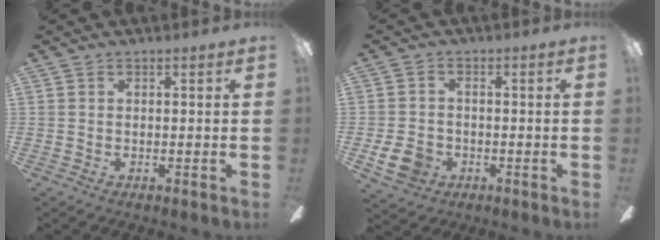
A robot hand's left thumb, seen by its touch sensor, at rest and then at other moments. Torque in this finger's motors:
{"motor_torque": [0.06, 1.04, 0.24, -0.24, 0.03]}